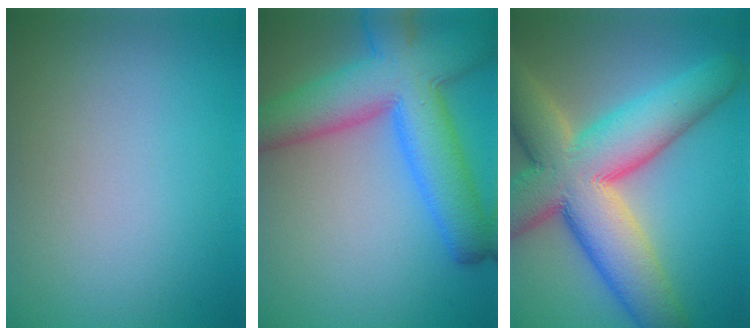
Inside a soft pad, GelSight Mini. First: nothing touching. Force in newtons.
{"total": 10.4, "press": 10.4, "slide": 0.4}
{"total": 13.2, "press": 13.2, "slide": 0.8}